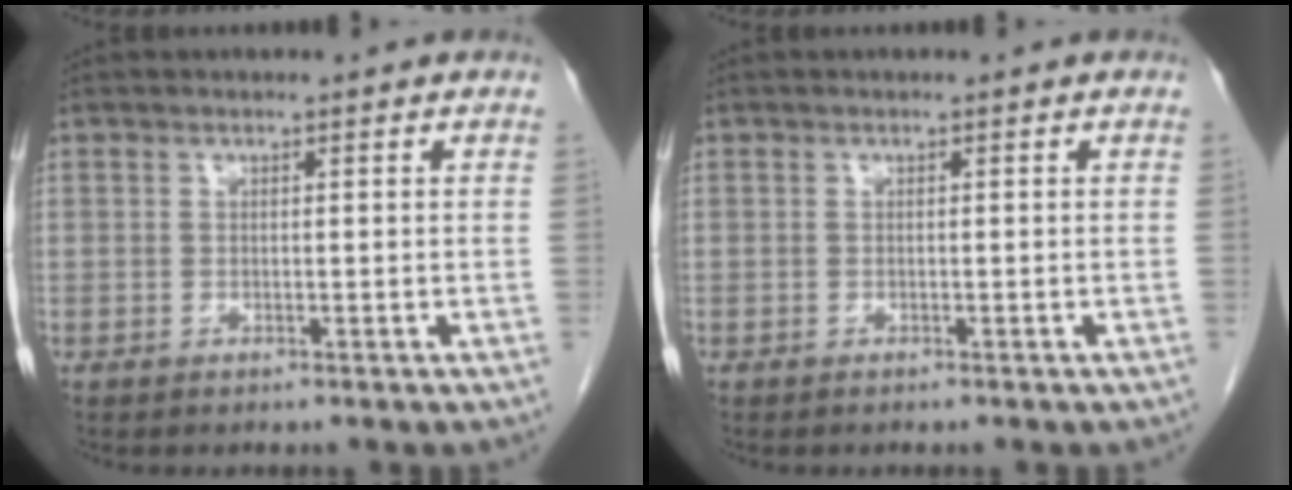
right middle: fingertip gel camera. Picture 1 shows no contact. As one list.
[{"total": 0.5, "force": [-0.4, 0.2, 0.2], "torque": [-0.011, -0.001, -0.004]}]